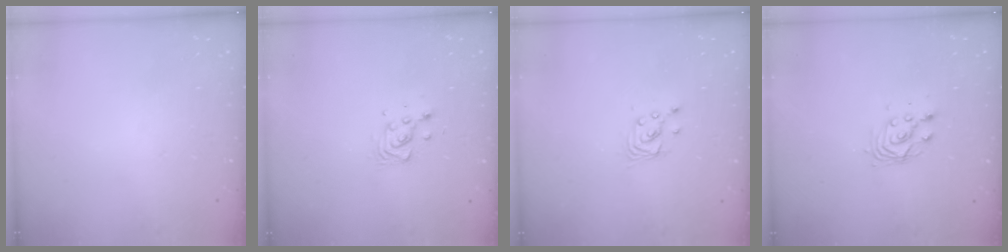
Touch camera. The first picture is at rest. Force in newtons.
{"total": 7.3, "press": 7.1, "slide": 2.0}
{"total": 2.8, "press": 2.8, "slide": 0.2}
{"total": 5.0, "press": 5.0, "slide": 0.2}